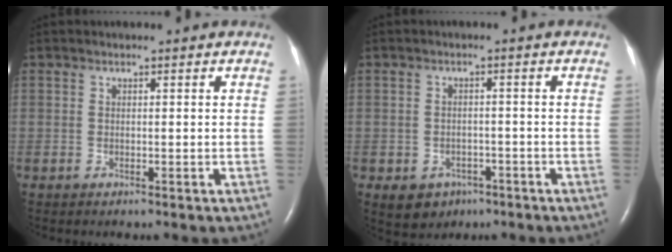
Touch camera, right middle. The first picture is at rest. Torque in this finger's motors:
{"motor_torque": [0.38, -0.36, 0.05, 0.04]}